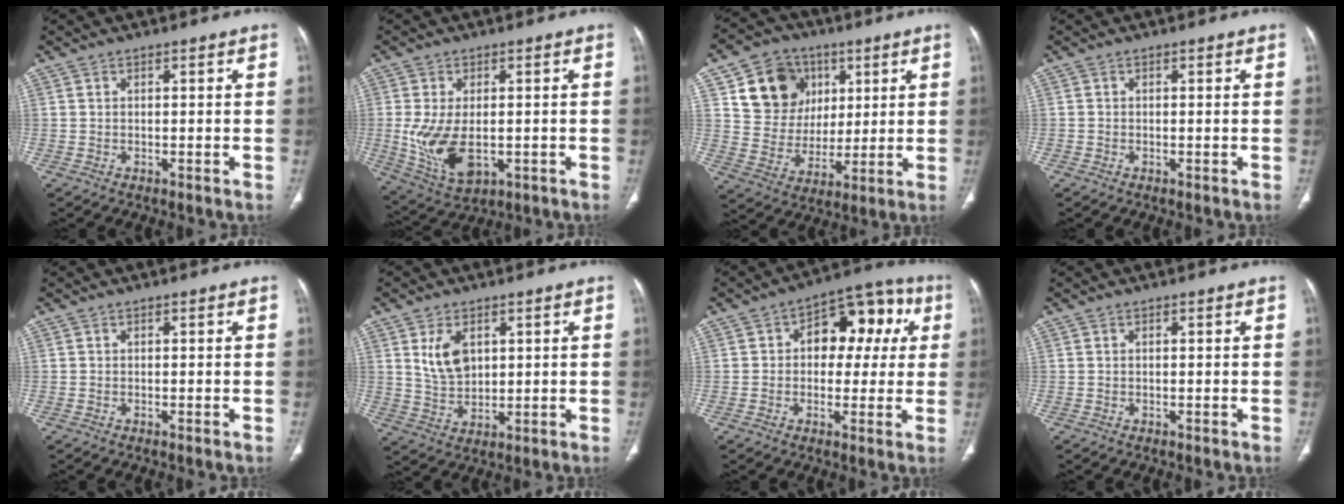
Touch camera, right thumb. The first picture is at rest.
{"total": 10.5, "force": [-1.4, 6.0, 8.6], "torque": [-0.170, -0.009, -0.009]}
{"total": 15.3, "force": [6.1, 12.8, 5.8], "torque": [-0.057, -0.009, 0.116]}
{"total": 0.0}
{"total": 0.0}
{"total": 7.1, "force": [2.5, 4.6, 4.8], "torque": [-0.072, -0.015, 0.057]}
{"total": 13.4, "force": [2.7, 8.6, 9.9], "torque": [-0.074, 0.036, 0.029]}
{"total": 0.0}